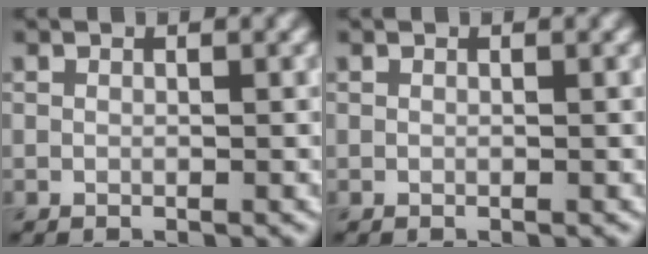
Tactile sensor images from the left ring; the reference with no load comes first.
{"total": 0.0}